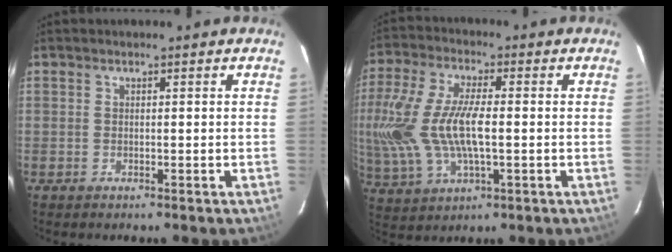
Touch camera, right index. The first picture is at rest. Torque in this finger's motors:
{"motor_torque": [0.62, -0.05, 0.55, 0.21]}